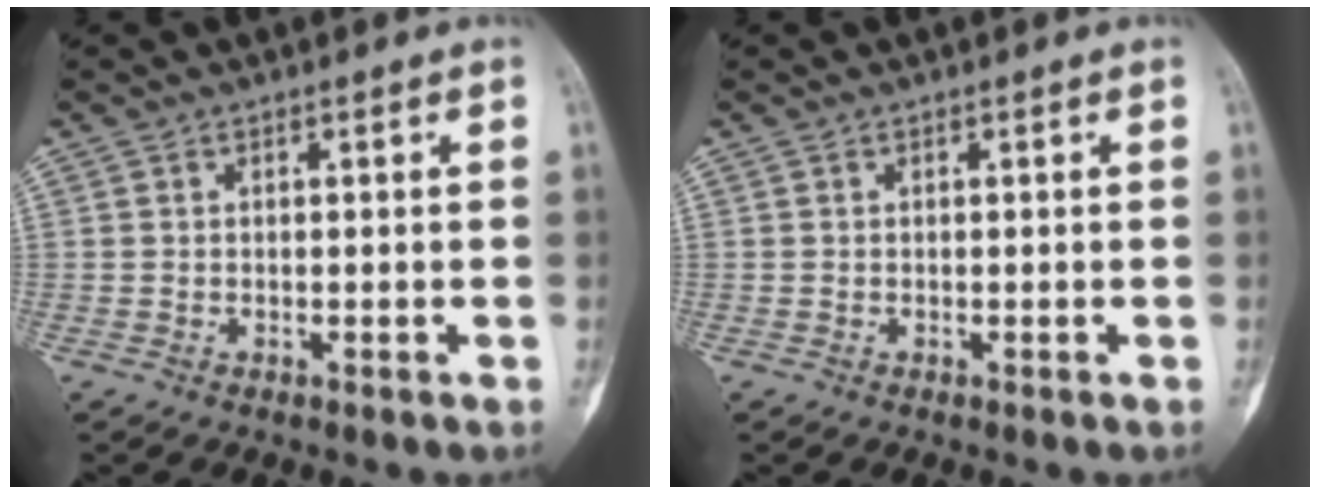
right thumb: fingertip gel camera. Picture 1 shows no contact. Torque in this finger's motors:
{"motor_torque": [0.42, 0.43, 0.00, 0.00, 0.05]}